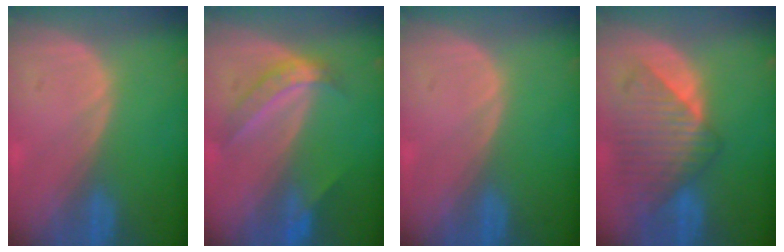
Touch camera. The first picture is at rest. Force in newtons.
{"total": 5.7, "press": 4.8, "slide": 3.1}
{"total": 0.0}
{"total": 8.9, "press": 8.1, "slide": 3.8}